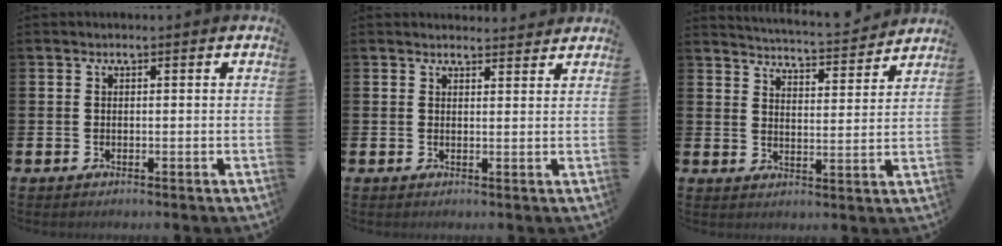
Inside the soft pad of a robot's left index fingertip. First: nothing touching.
{"total": 2.1, "force": [2.1, 0.4, 0.0], "torque": [0.006, -0.012, 0.035]}
{"total": 5.0, "force": [5.0, 0.0, 0.3], "torque": [-0.022, -0.045, 0.085]}